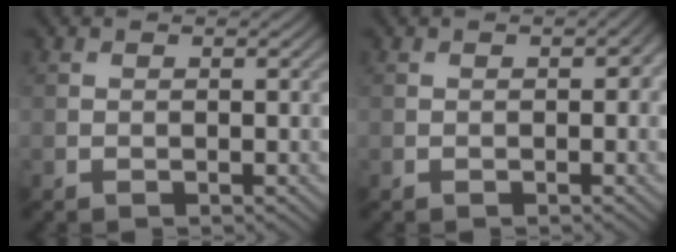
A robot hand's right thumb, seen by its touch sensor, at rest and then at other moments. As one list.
[{"total": 1.4, "force": [-0.1, 0.9, 1.1], "torque": [-0.014, -0.003, -0.002]}]